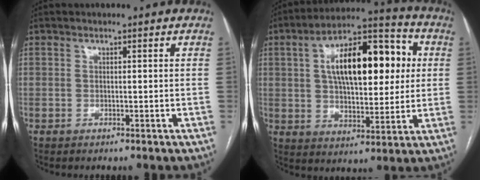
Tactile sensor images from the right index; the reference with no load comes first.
{"total": 18.1, "force": [4.0, 7.4, 16.0], "torque": [-0.257, 0.037, 0.060]}